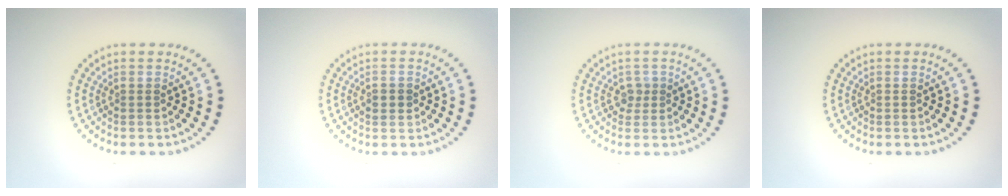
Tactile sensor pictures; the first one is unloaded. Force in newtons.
{"total": 1.7, "press": 1.7, "slide": 0.1}
{"total": 1.2, "press": 1.0, "slide": 0.6}
{"total": 0.0}